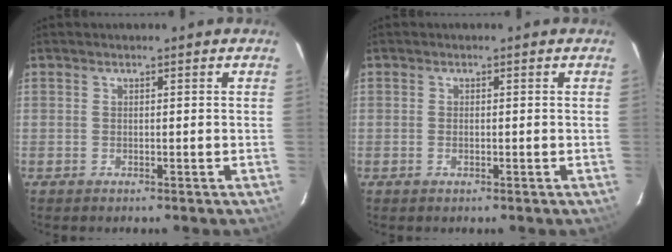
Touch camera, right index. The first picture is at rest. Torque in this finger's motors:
{"motor_torque": [-0.13, 0.22, -0.07, -0.02]}